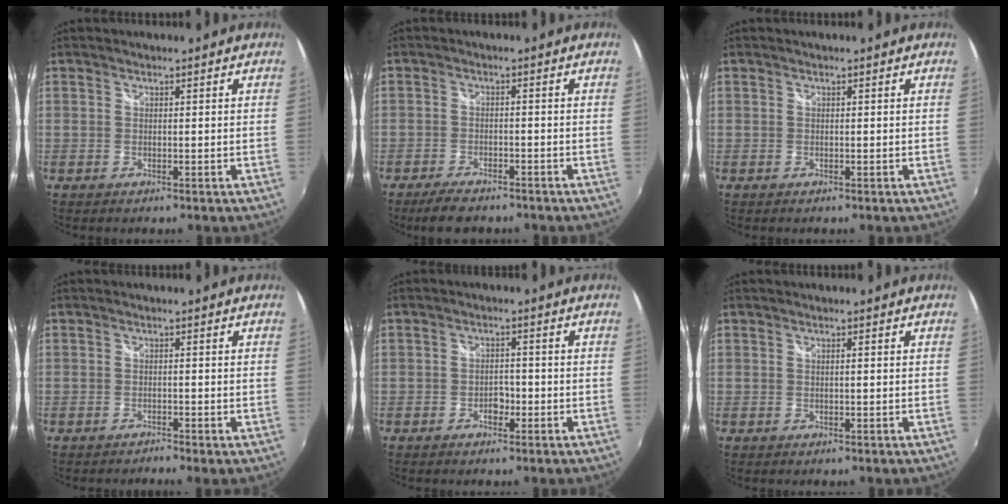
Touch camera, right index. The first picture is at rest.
{"total": 5.9, "force": [-5.0, 2.0, 2.5], "torque": [-0.067, -0.008, -0.081]}
{"total": 0.0}
{"total": 0.9, "force": [-0.9, 0.0, 0.0], "torque": [0.001, -0.006, -0.017]}
{"total": 2.5, "force": [-1.2, 1.7, 1.5], "torque": [-0.026, 0.003, -0.021]}
{"total": 0.6, "force": [0.1, 0.0, 0.6], "torque": [-0.010, 0.001, 0.000]}